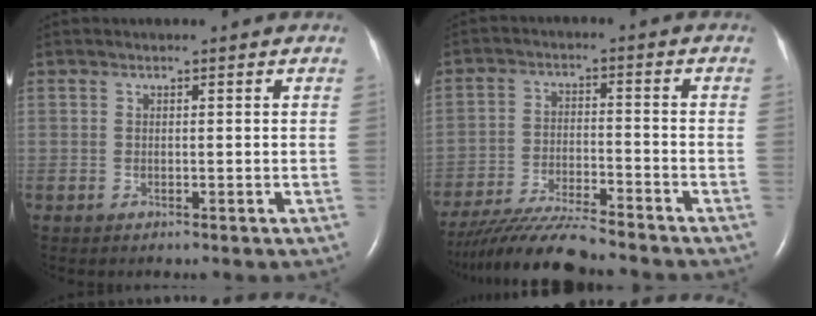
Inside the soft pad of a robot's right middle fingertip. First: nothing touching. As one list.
[{"total": 11.8, "force": [-10.7, 0.4, 5.0], "torque": [-0.088, -0.023, -0.186]}]